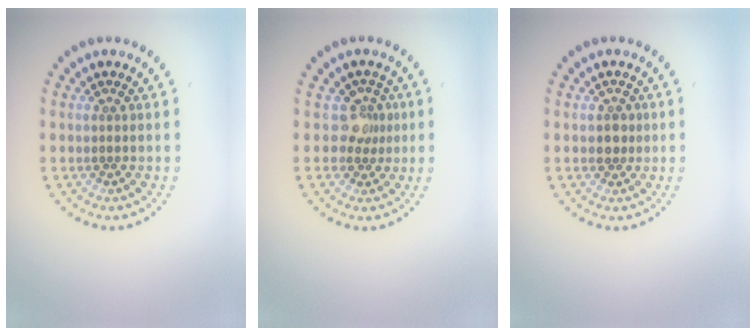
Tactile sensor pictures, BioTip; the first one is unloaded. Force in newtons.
{"total": 2.0, "press": 1.5, "slide": 1.4}
{"total": 1.4, "press": 1.3, "slide": 0.6}